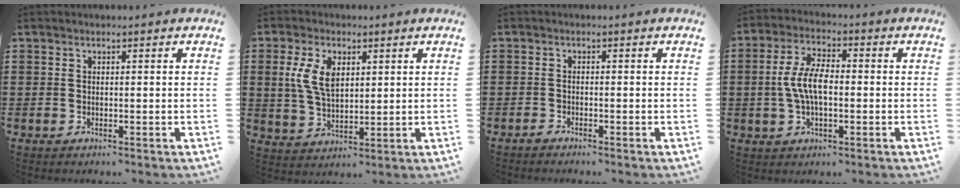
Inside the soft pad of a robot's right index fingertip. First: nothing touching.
{"total": 6.9, "force": [1.8, 3.9, 5.4], "torque": [-0.124, 0.011, 0.030]}
{"total": 0.9, "force": [-0.9, 0.0, 0.0], "torque": [-0.003, -0.001, -0.018]}
{"total": 7.1, "force": [-0.5, 3.2, 6.3], "torque": [-0.141, 0.000, -0.017]}